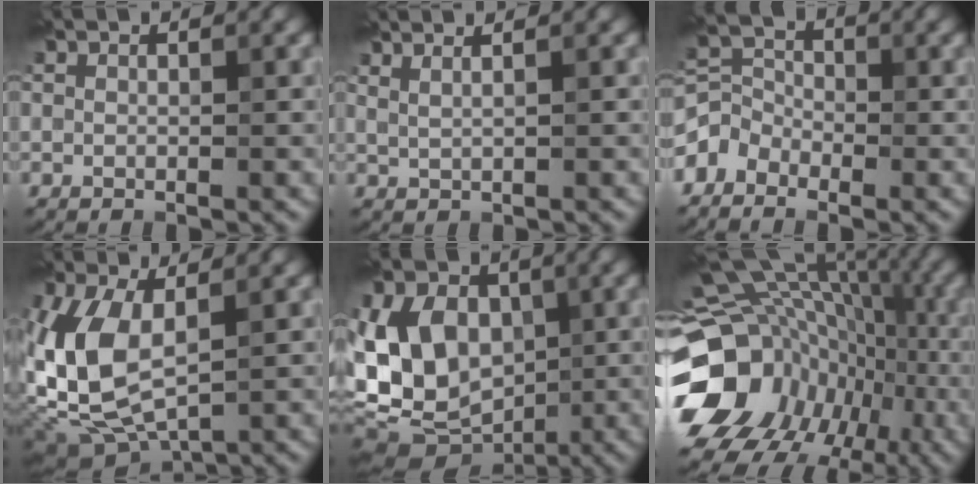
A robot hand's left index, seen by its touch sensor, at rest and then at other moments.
{"total": 2.5, "force": [1.9, 0.7, 1.4], "torque": [-0.013, 0.015, 0.017]}
{"total": 3.7, "force": [-2.8, 2.3, 0.7], "torque": [0.000, 0.012, -0.062]}
{"total": 7.7, "force": [-0.1, 4.1, 6.5], "torque": [-0.158, -0.006, -0.004]}
{"total": 14.8, "force": [-0.6, 11.7, 9.1], "torque": [-0.159, 0.049, -0.046]}
{"total": 17.1, "force": [-3.6, 13.1, 10.4], "torque": [-0.192, 0.001, -0.040]}